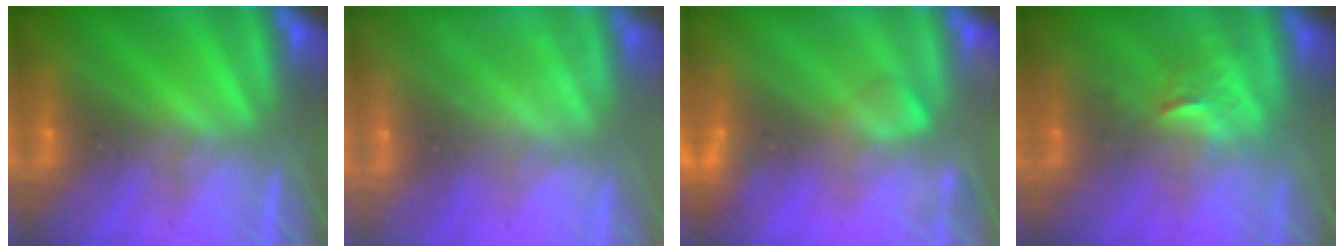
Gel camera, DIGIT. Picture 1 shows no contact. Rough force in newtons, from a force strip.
{"total": 2.3}
{"total": 2.5}
{"total": 2.5}